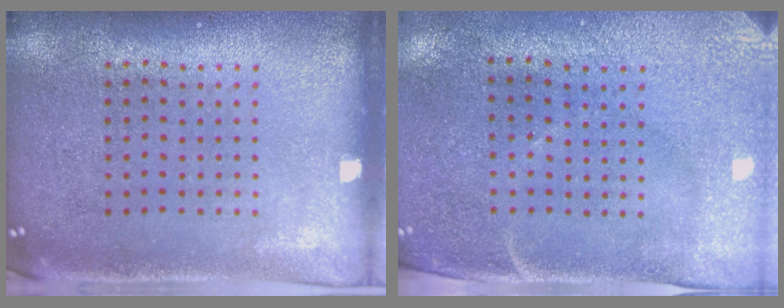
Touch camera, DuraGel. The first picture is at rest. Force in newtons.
{"total": 2.9, "press": 2.5, "slide": 1.6}